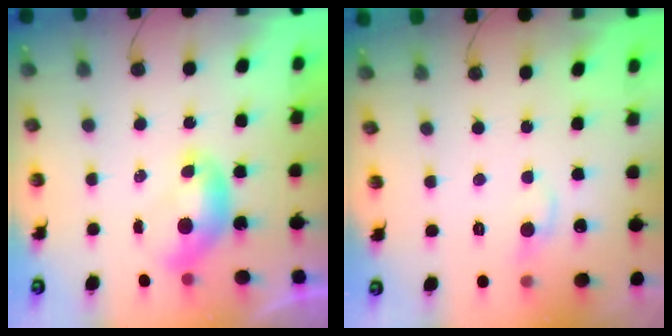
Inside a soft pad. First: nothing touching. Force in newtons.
{"total": 0.8, "press": 0.1, "slide": 0.8}